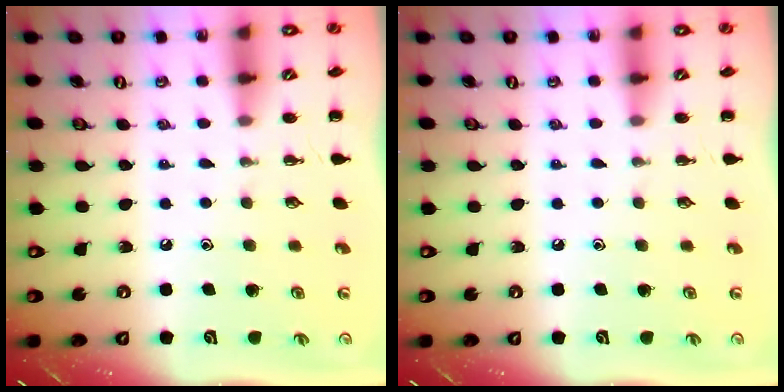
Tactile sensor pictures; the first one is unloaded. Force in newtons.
{"total": 0.0}